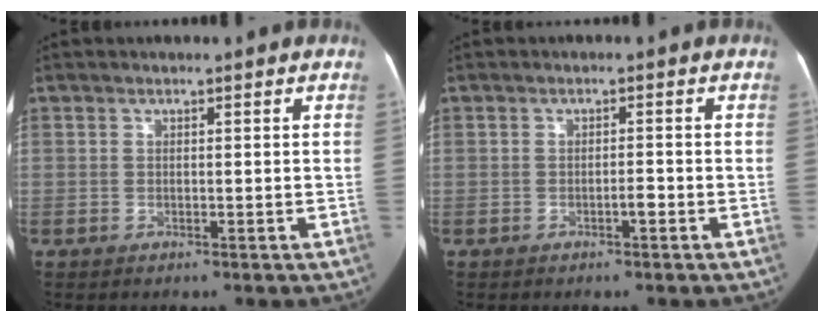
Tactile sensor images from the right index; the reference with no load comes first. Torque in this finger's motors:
{"motor_torque": [0.39, -0.33, 0.02, 0.04]}